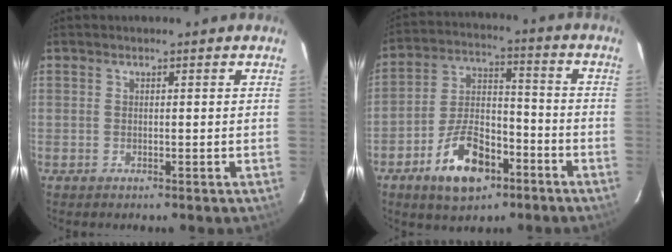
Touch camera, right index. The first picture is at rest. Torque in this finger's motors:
{"motor_torque": [1.14, -1.01, 0.61, 0.08]}